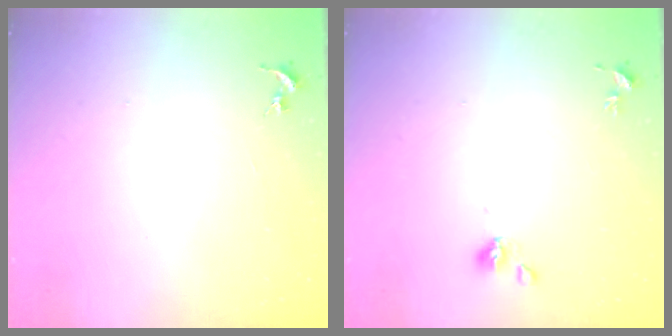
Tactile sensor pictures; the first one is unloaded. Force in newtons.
{"total": 4.7, "press": 4.5, "slide": 1.3}